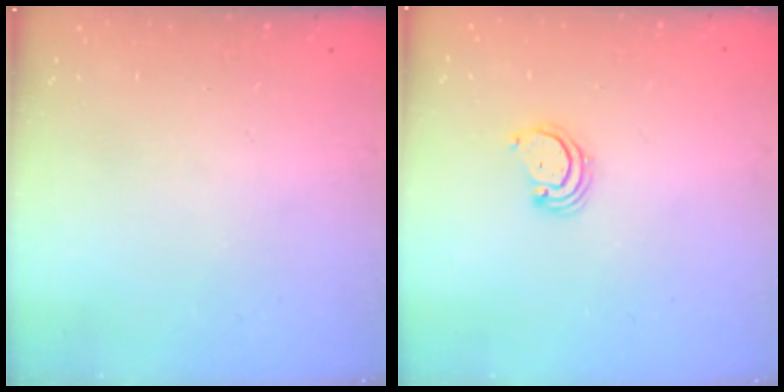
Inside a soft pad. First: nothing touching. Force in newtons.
{"total": 2.5, "press": 2.5, "slide": 0.2}